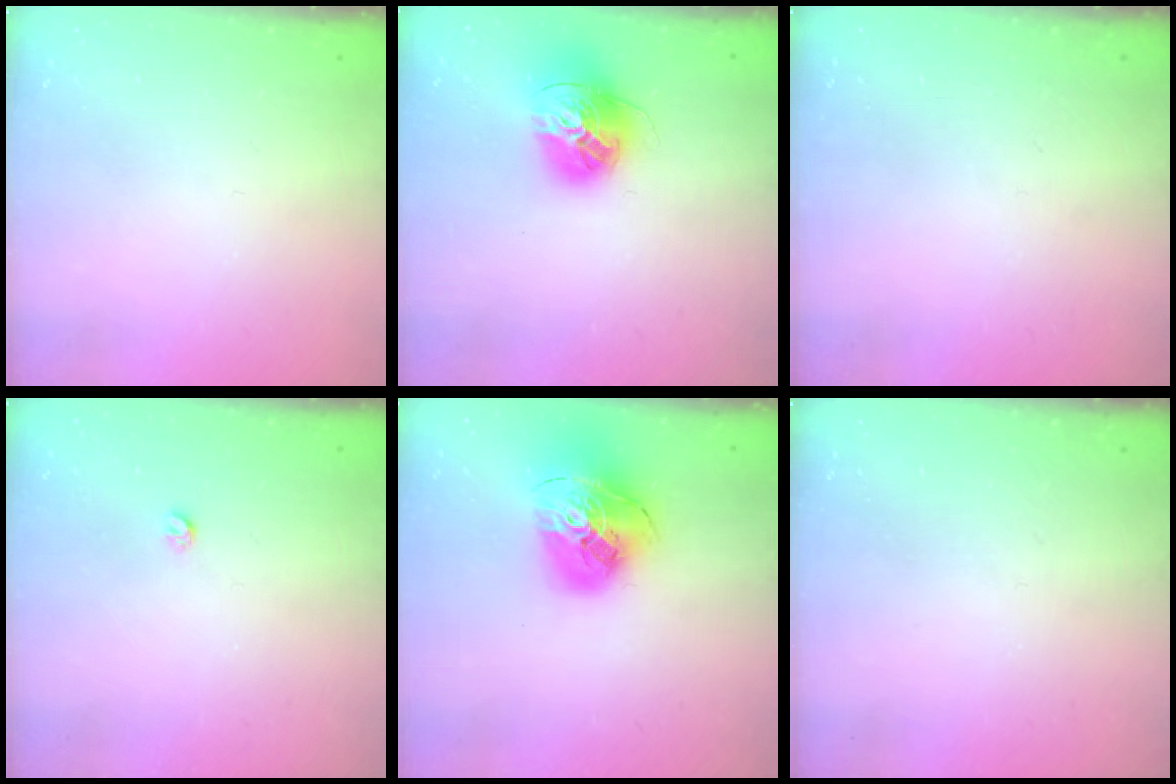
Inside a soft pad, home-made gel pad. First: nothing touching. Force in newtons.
{"total": 16.2, "press": 16.1, "slide": 1.8}
{"total": 0.0}
{"total": 2.8, "press": 2.8, "slide": 0.5}
{"total": 19.9, "press": 19.8, "slide": 2.2}
{"total": 0.0}